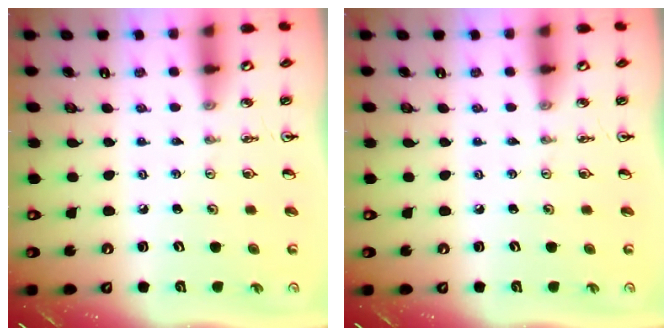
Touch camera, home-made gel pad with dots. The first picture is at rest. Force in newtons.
{"total": 0.0}